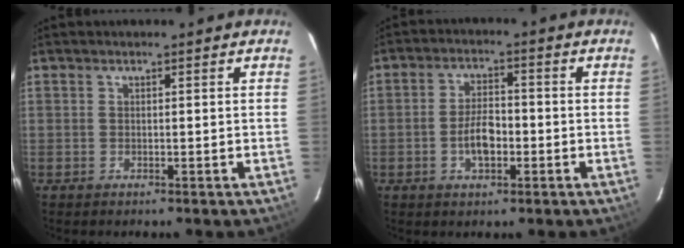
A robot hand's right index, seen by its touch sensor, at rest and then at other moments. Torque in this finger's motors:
{"motor_torque": [1.25, -0.02, 0.44, 0.06]}